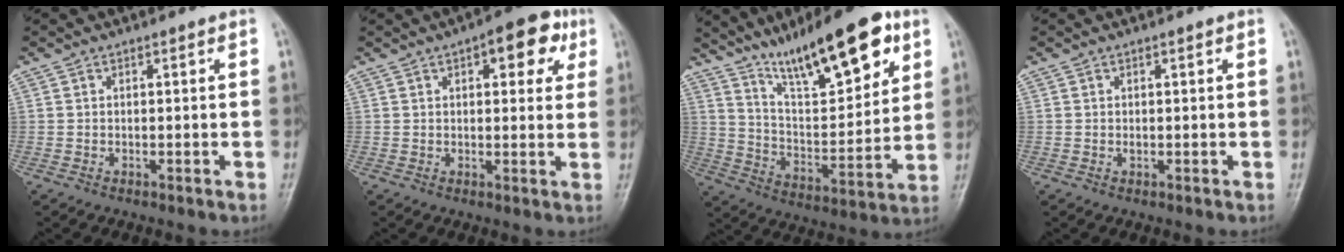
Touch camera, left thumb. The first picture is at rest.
{"total": 9.3, "force": [4.1, 4.3, 7.2], "torque": [-0.055, -0.002, 0.043]}
{"total": 20.3, "force": [12.6, 6.1, 14.7], "torque": [-0.198, -0.048, 0.218]}
{"total": 0.9, "force": [0.1, 0.4, 0.8], "torque": [-0.014, 0.004, 0.006]}